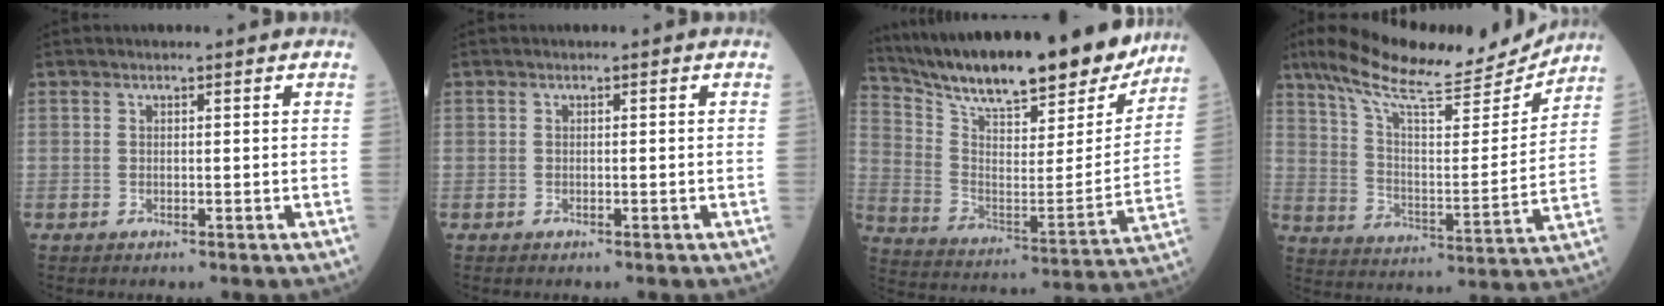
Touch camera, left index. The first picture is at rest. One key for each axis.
{"total": 0.0}
{"total": 26.9, "fx": 23.2, "fy": 4.6, "fz": 12.7, "tx": -0.219, "ty": -0.039, "tz": 0.342}
{"total": 19.5, "fx": 17.0, "fy": 2.7, "fz": 9.2, "tx": -0.161, "ty": -0.002, "tz": 0.265}